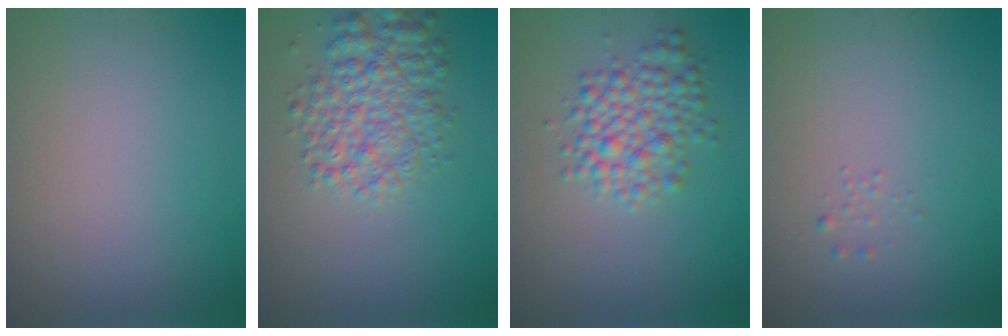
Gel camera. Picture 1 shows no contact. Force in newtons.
{"total": 5.2, "press": 5.2, "slide": 0.2}
{"total": 4.3, "press": 4.3, "slide": 0.1}
{"total": 0.6, "press": 0.6, "slide": 0.0}